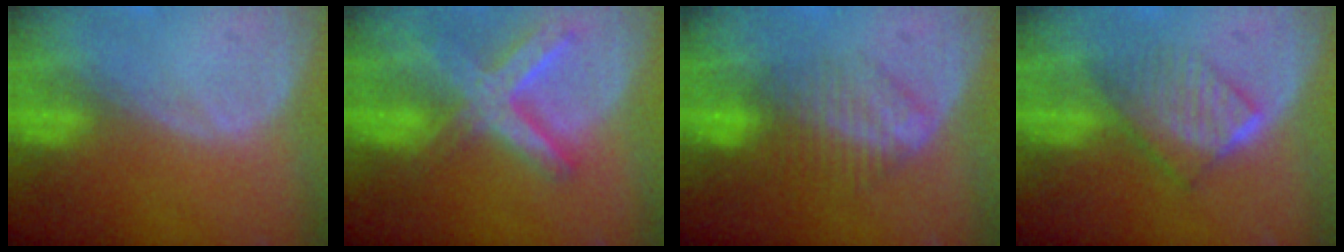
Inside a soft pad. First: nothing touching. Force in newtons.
{"total": 8.3, "press": 7.2, "slide": 4.2}
{"total": 6.7, "press": 5.7, "slide": 3.5}
{"total": 6.4, "press": 5.6, "slide": 3.2}